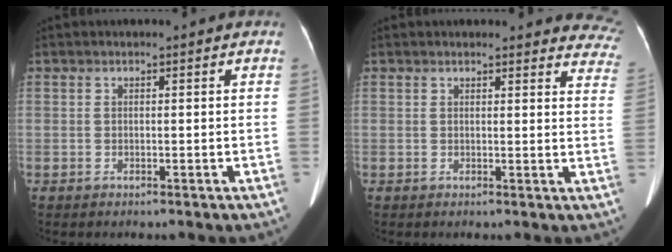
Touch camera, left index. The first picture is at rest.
{"total": 12.3, "force": [11.8, 3.0, 1.9], "torque": [0.030, -0.047, 0.088]}